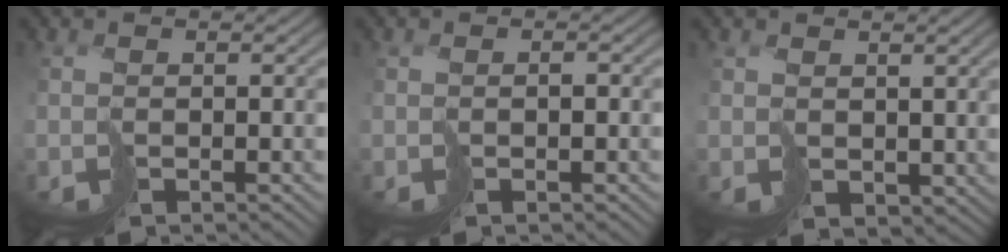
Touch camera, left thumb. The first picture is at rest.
{"total": 0.6, "force": [-0.2, 0.2, 0.5], "torque": [-0.011, 0.002, -0.004]}
{"total": 2.4, "force": [1.9, 1.3, 0.7], "torque": [-0.029, -0.004, 0.042]}